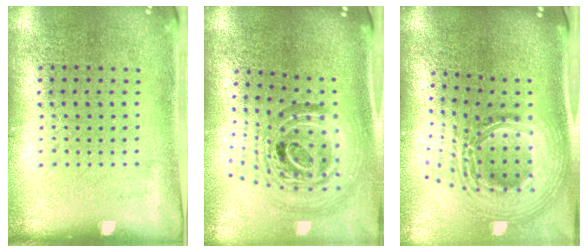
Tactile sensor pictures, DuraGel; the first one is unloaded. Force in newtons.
{"total": 1.9, "press": 1.5, "slide": 1.2}
{"total": 3.0, "press": 2.0, "slide": 2.2}